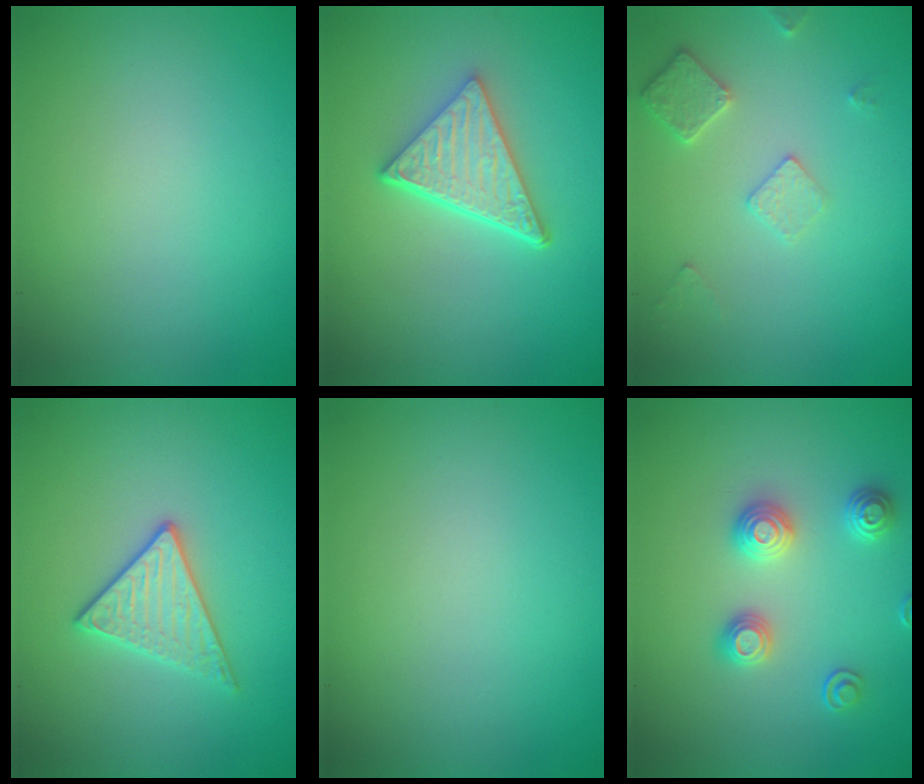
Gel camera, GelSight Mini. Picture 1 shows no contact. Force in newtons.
{"total": 5.0, "press": 3.6, "slide": 3.5}
{"total": 2.5, "press": 2.4, "slide": 0.4}
{"total": 2.8, "press": 2.6, "slide": 1.0}
{"total": 0.0}
{"total": 2.9, "press": 2.7, "slide": 1.1}